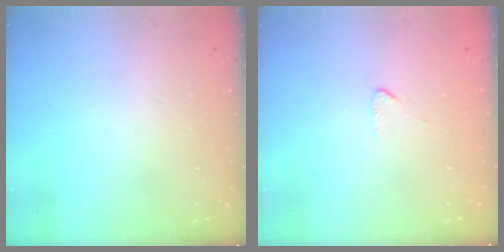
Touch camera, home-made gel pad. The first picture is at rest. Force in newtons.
{"total": 2.7, "press": 2.7, "slide": 0.2}